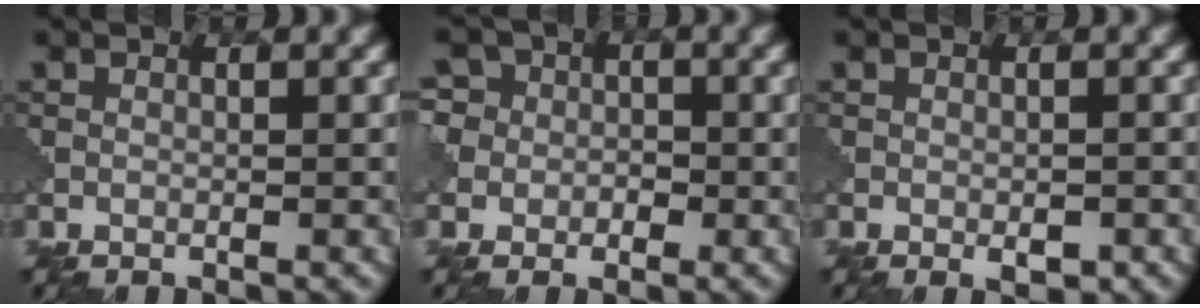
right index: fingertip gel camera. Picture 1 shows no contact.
{"total": 3.9, "force": [-0.5, 3.8, 0.2], "torque": [0.003, 0.021, -0.042]}
{"total": 1.0, "force": [-0.9, 0.1, 0.4], "torque": [-0.013, -0.007, -0.008]}